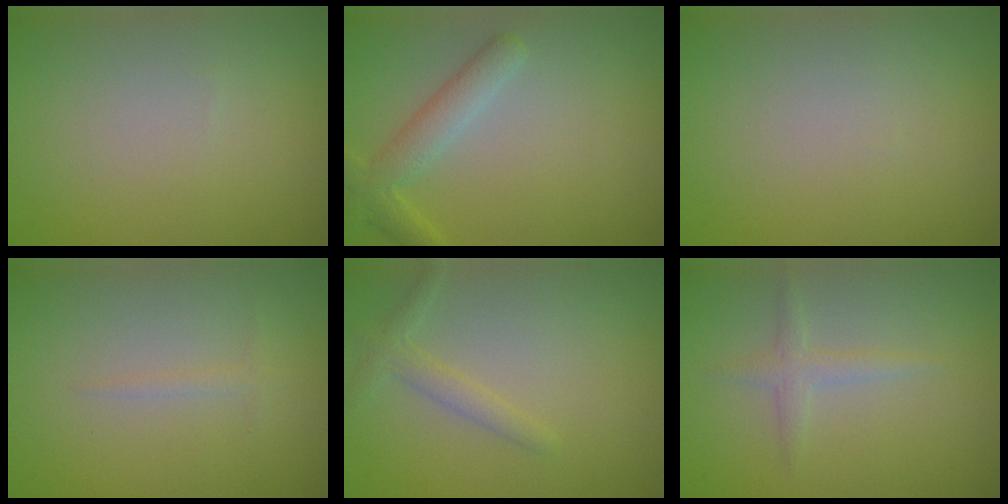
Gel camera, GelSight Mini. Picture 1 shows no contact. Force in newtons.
{"total": 2.1, "press": 2.1, "slide": 0.3}
{"total": 0.0}
{"total": 0.7, "press": 0.7, "slide": 0.0}
{"total": 1.6, "press": 1.6, "slide": 0.1}
{"total": 1.5, "press": 1.5, "slide": 0.1}